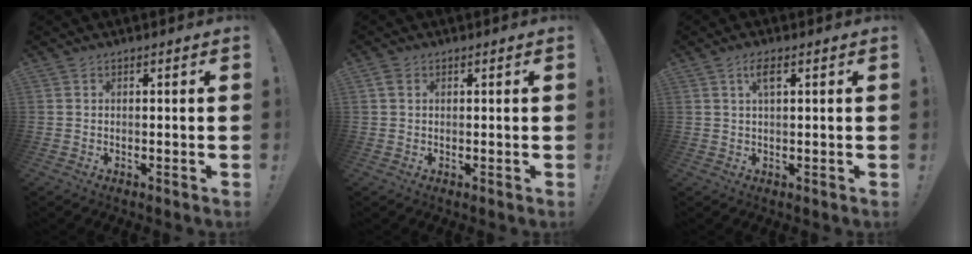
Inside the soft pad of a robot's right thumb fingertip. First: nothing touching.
{"total": 1.6, "force": [0.7, 1.2, 0.9], "torque": [-0.013, 0.002, 0.013]}
{"total": 3.6, "force": [1.5, 0.9, 3.1], "torque": [-0.058, 0.003, 0.023]}